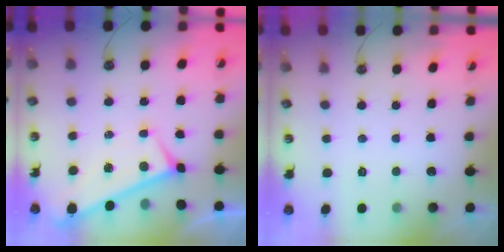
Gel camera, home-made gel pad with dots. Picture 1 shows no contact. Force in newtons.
{"total": 0.0}